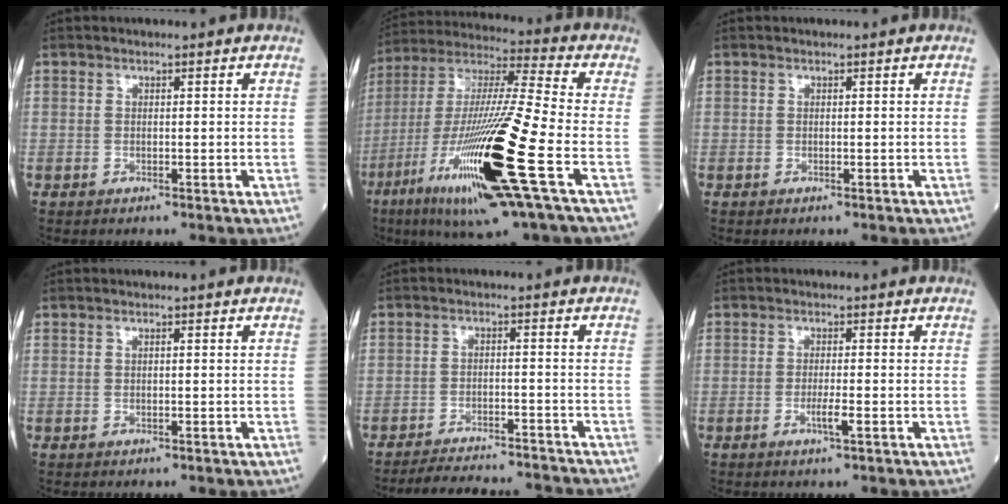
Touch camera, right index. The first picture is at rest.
{"total": 23.6, "force": [-8.6, 0.7, 21.9], "torque": [-0.430, -0.040, -0.157]}
{"total": 0.0}
{"total": 0.0}
{"total": 11.7, "force": [-11.3, 0.8, 2.7], "torque": [-0.039, 0.002, -0.157]}
{"total": 2.3, "force": [-0.9, -0.1, 2.1], "torque": [-0.040, -0.002, -0.014]}